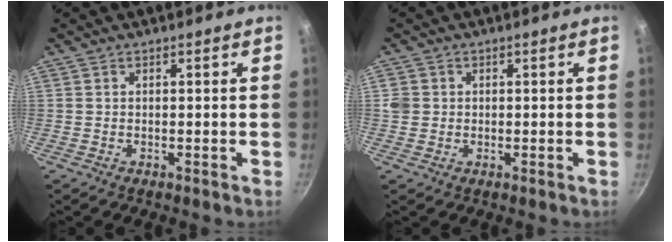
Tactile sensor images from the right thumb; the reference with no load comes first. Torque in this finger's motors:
{"motor_torque": [-0.16, 0.16, 0.41, -0.24, 0.01]}